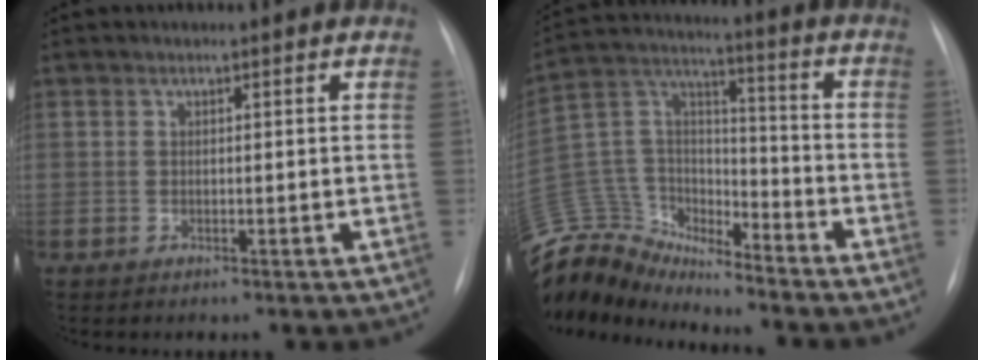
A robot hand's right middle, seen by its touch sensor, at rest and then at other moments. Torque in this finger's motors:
{"motor_torque": [1.02, -1.12, 0.56, -0.02]}